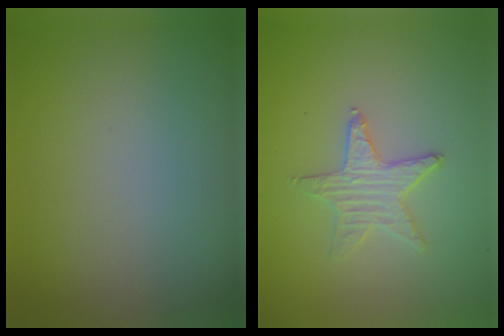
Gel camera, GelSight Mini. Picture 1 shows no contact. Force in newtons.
{"total": 1.6, "press": 1.6, "slide": 0.2}